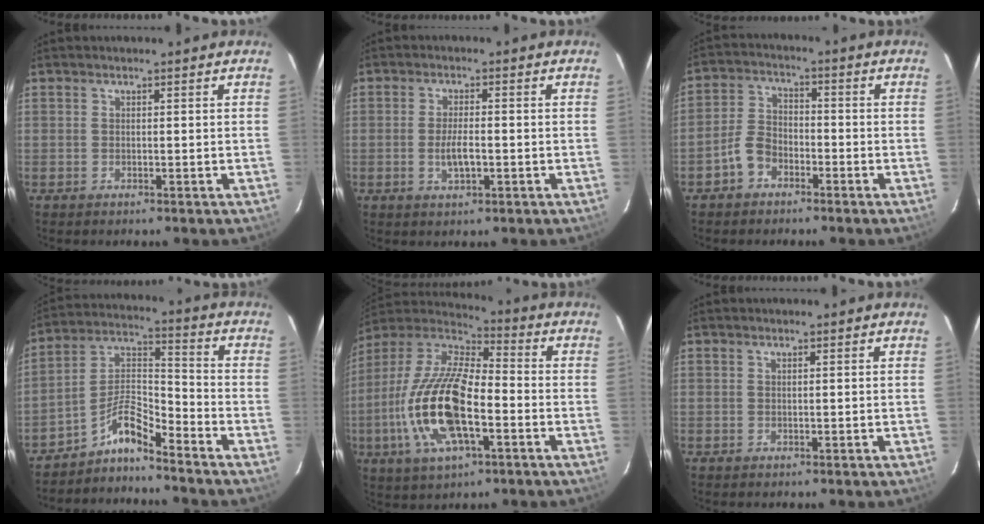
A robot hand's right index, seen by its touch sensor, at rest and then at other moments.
{"total": 4.1, "force": [-1.0, 1.2, 3.8], "torque": [-0.072, -0.004, -0.016]}
{"total": 5.7, "force": [-3.3, 3.8, 2.6], "torque": [-0.061, 0.020, -0.063]}
{"total": 7.1, "force": [-6.2, 0.7, 3.4], "torque": [-0.076, 0.035, -0.127]}
{"total": 20.0, "force": [-5.3, 7.7, 17.7], "torque": [-0.371, -0.011, -0.105]}
{"total": 0.0}